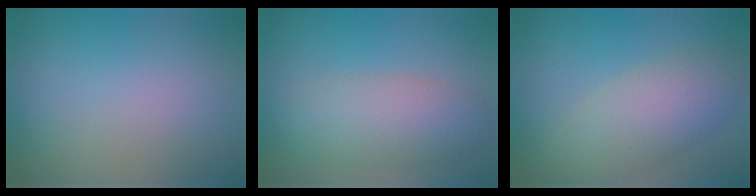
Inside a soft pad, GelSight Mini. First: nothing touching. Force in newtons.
{"total": 5.0, "press": 5.0, "slide": 0.3}
{"total": 5.1, "press": 5.1, "slide": 0.2}